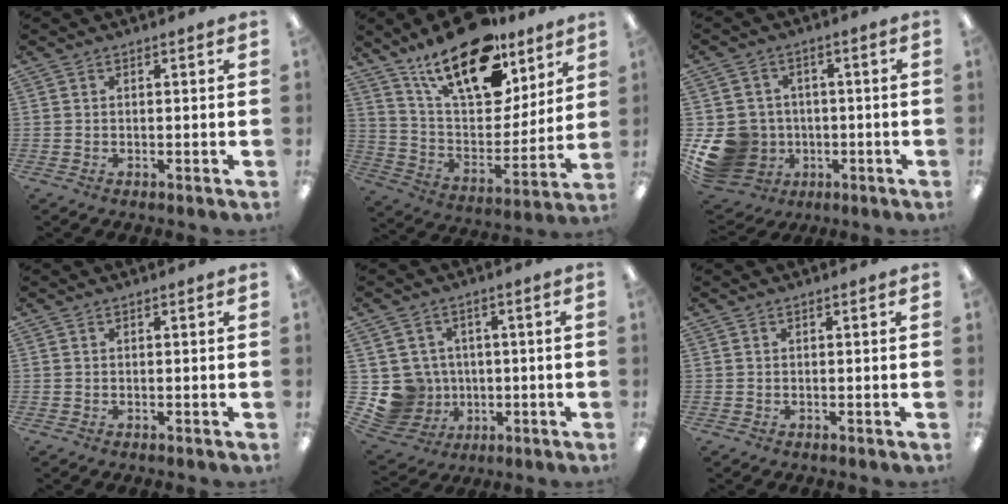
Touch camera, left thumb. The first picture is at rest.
{"total": 23.1, "force": [16.0, 9.9, 13.3], "torque": [-0.221, -0.097, 0.281]}
{"total": 12.5, "force": [-2.9, 11.3, 4.6], "torque": [-0.122, 0.020, -0.042]}
{"total": 0.0}
{"total": 8.6, "force": [-0.5, 8.5, 1.3], "torque": [-0.068, 0.003, 0.003]}
{"total": 0.0}